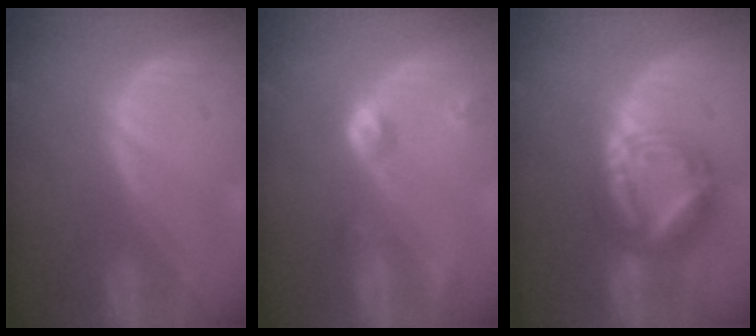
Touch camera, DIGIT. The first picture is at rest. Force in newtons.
{"total": 4.8, "press": 4.3, "slide": 2.0}
{"total": 9.1, "press": 9.1, "slide": 0.9}